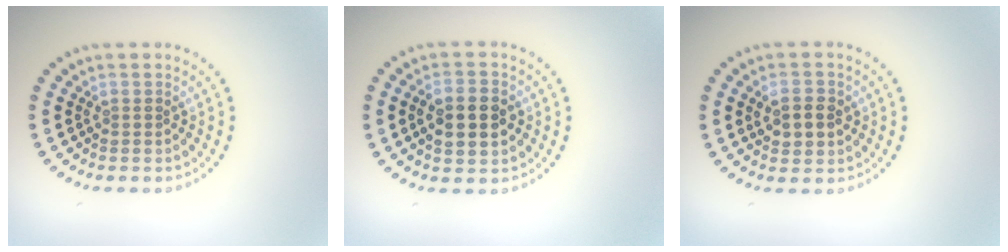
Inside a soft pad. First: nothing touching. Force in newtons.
{"total": 4.0, "press": 4.0, "slide": 0.1}
{"total": 3.0, "press": 3.0, "slide": 0.3}